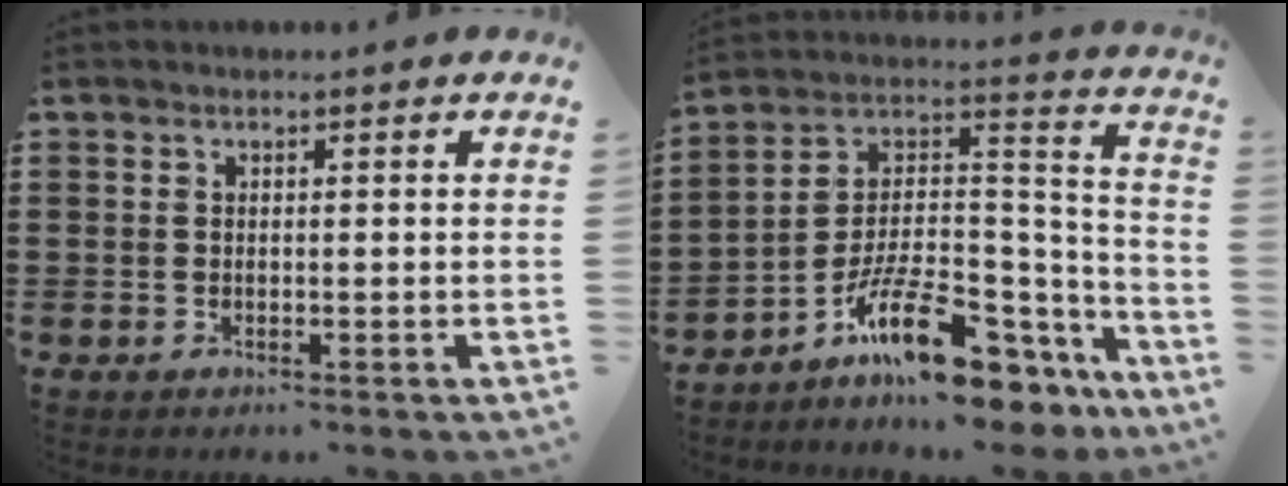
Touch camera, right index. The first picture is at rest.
{"total": 13.2, "force": [-9.8, 3.9, 7.9], "torque": [-0.133, 0.026, -0.180]}